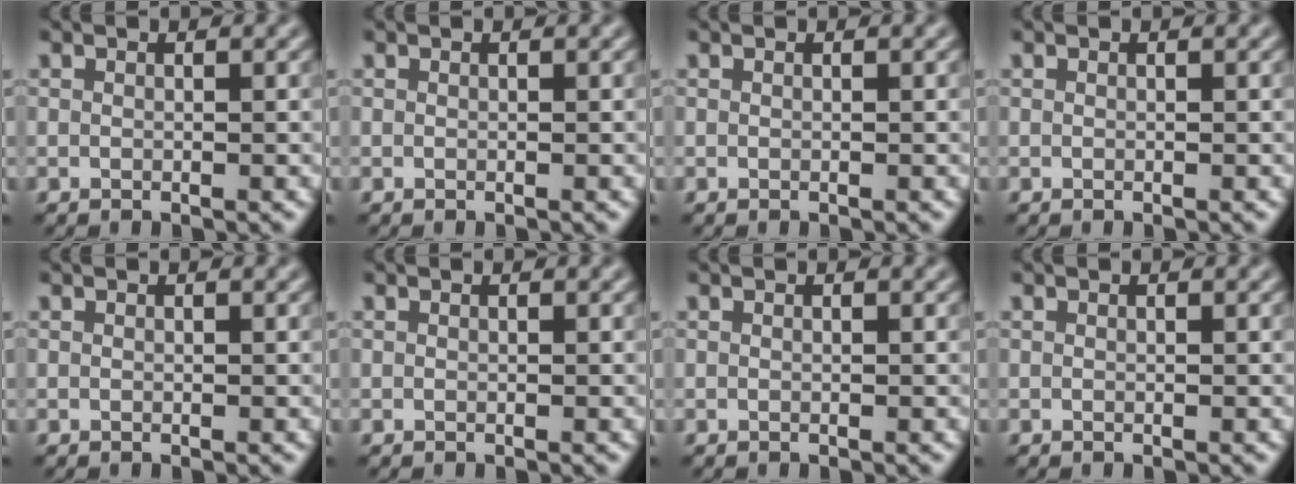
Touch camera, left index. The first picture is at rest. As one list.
[{"total": 0.0}, {"total": 0.0}, {"total": 0.0}, {"total": 0.0}, {"total": 0.0}, {"total": 0.0}, {"total": 0.0}]